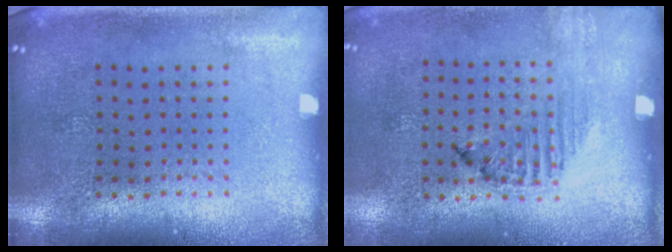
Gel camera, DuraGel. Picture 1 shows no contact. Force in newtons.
{"total": 1.2, "press": 1.2, "slide": 0.4}